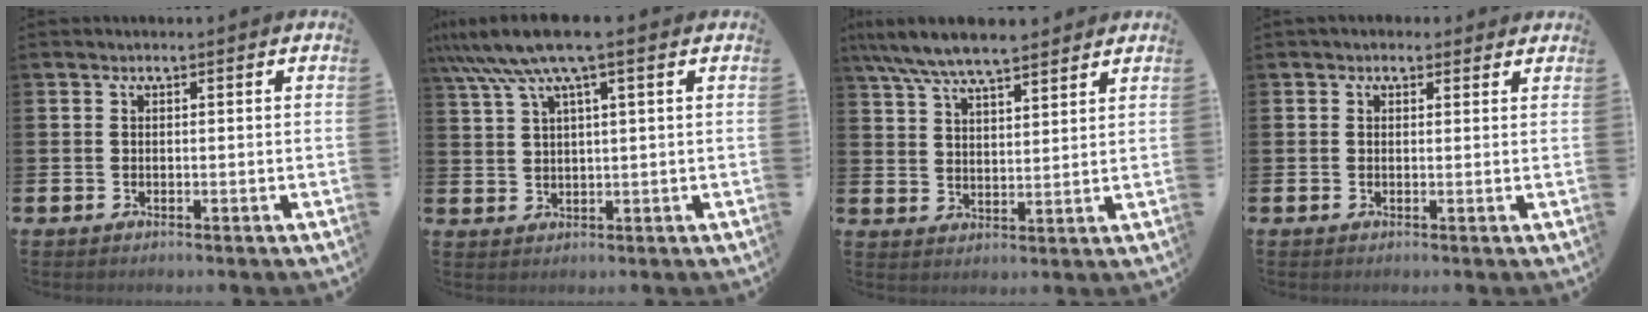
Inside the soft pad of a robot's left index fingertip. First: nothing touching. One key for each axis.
{"total": 7.4, "fx": 4.8, "fy": 0.9, "fz": 5.5, "tx": -0.120, "ty": -0.005, "tz": 0.086}
{"total": 7.4, "fx": 6.9, "fy": 1.2, "fz": 2.4, "tx": -0.071, "ty": -0.024, "tz": 0.125}
{"total": 1.3, "fx": 0.9, "fy": 0.8, "fz": 0.2, "tx": 0.007, "ty": 0.005, "tz": 0.014}